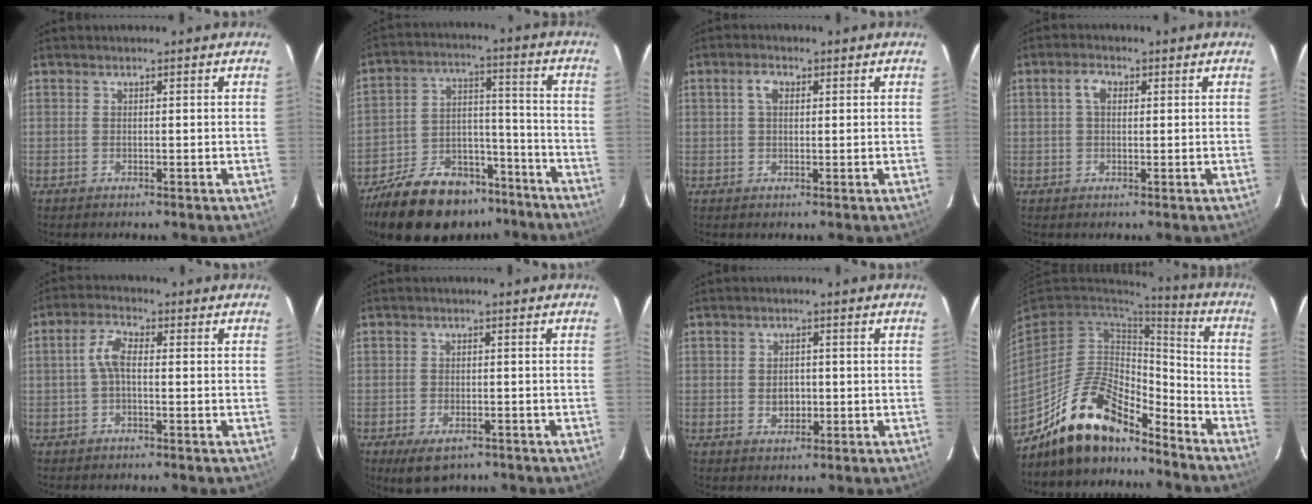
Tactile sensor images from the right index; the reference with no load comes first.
{"total": 23.0, "force": [-17.4, 11.0, 10.2], "torque": [-0.215, 0.029, -0.255]}
{"total": 2.7, "force": [0.8, 1.7, 2.0], "torque": [-0.038, 0.010, 0.014]}
{"total": 2.9, "force": [0.7, 1.9, 2.2], "torque": [-0.041, 0.011, 0.012]}
{"total": 4.0, "force": [-0.4, 1.6, 3.6], "torque": [-0.080, 0.014, -0.010]}
{"total": 5.9, "force": [-3.9, 2.9, 3.4], "torque": [-0.072, -0.018, -0.058]}
{"total": 3.2, "force": [-0.4, 2.6, 1.8], "torque": [-0.031, 0.003, -0.004]}
{"total": 16.4, "force": [-13.0, 6.0, 8.0], "torque": [-0.169, 0.018, -0.229]}